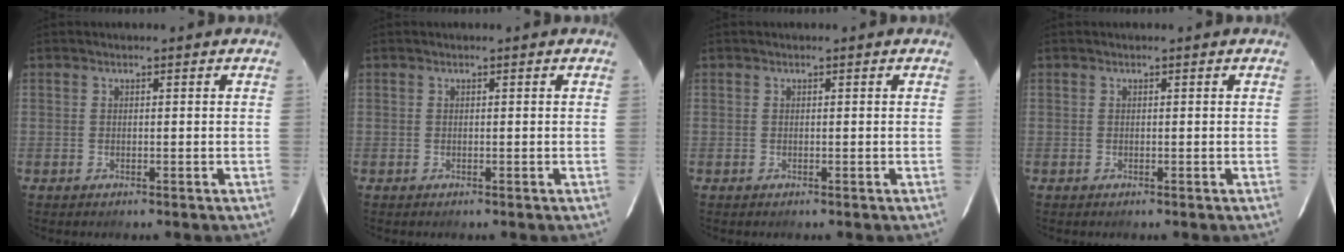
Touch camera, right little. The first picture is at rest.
{"total": 0.0}
{"total": 0.0}
{"total": 0.0}